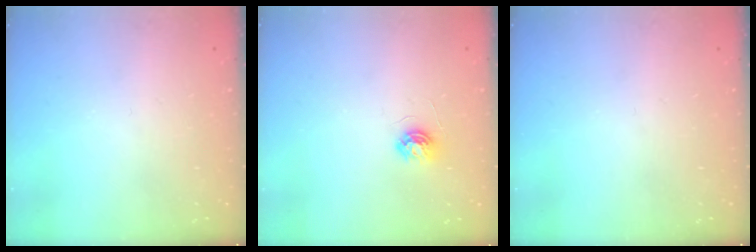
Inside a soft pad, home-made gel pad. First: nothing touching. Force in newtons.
{"total": 5.2, "press": 5.2, "slide": 0.5}
{"total": 0.0}